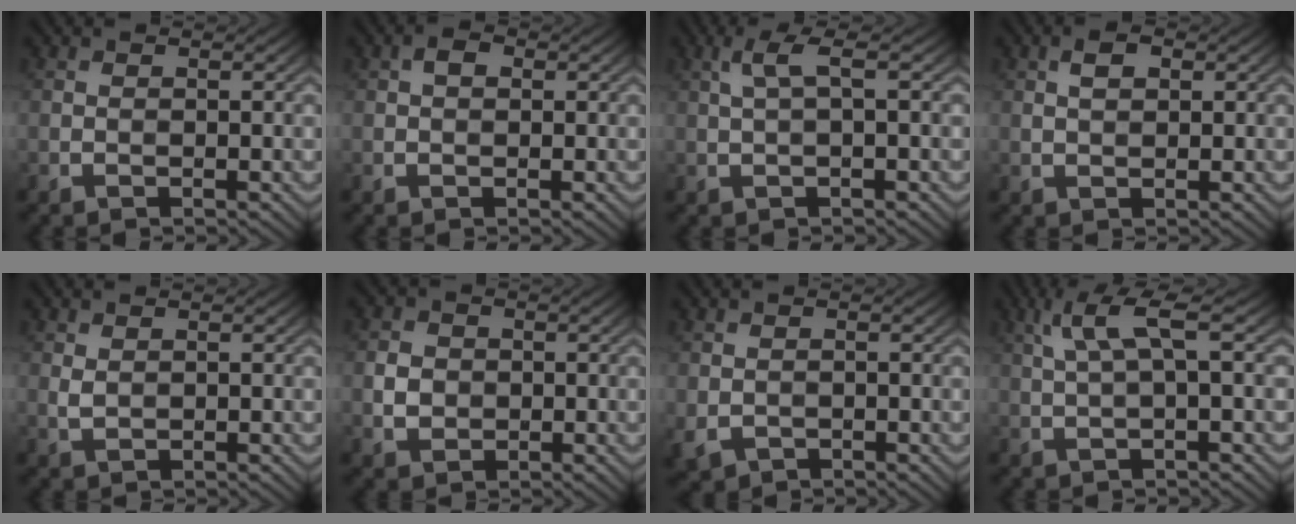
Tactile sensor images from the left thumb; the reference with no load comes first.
{"total": 1.5, "force": [0.5, 1.0, 1.1], "torque": [-0.019, 0.004, 0.003]}
{"total": 2.8, "force": [0.8, 0.5, 2.7], "torque": [-0.055, 0.011, 0.013]}
{"total": 2.0, "force": [0.9, 1.0, 1.5], "torque": [-0.030, 0.002, 0.014]}
{"total": 1.2, "force": [0.5, 0.8, 0.8], "torque": [-0.024, -0.003, 0.014]}
{"total": 2.6, "force": [-0.1, 2.3, 1.0], "torque": [-0.025, -0.005, -0.005]}
{"total": 2.3, "force": [-0.9, 1.8, 1.2], "torque": [-0.033, -0.016, -0.016]}
{"total": 5.1, "force": [1.8, 0.8, 4.7], "torque": [-0.104, 0.017, 0.037]}